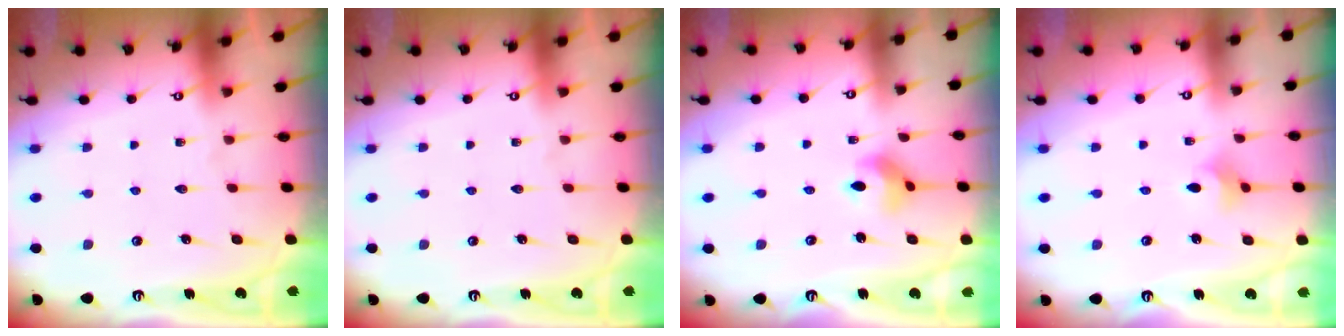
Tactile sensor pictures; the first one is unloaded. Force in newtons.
{"total": 0.0}
{"total": 5.1, "press": 5.0, "slide": 0.9}
{"total": 3.9, "press": 3.8, "slide": 0.7}